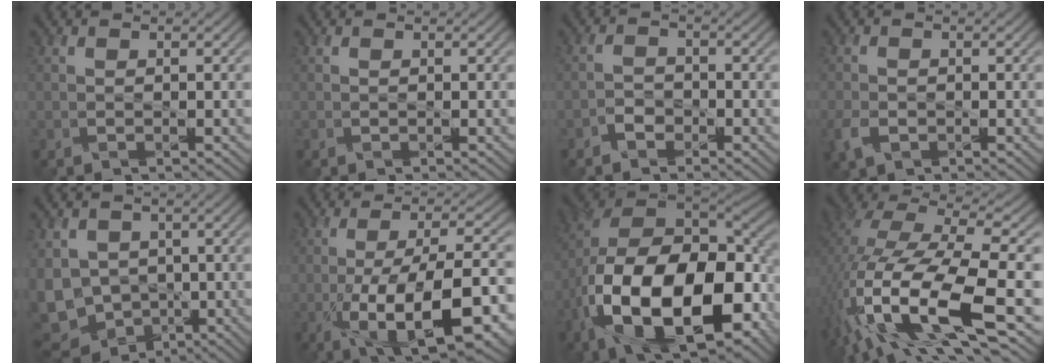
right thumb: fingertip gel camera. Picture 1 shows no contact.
{"total": 0.0}
{"total": 2.0, "force": [-1.6, 1.1, 0.5], "torque": [-0.007, 0.004, -0.035]}
{"total": 2.7, "force": [-1.4, 1.8, 1.4], "torque": [-0.044, -0.013, -0.030]}
{"total": 10.4, "force": [-1.6, 8.3, 5.9], "torque": [-0.162, -0.016, -0.031]}
{"total": 14.8, "force": [-4.7, 4.8, 13.2], "torque": [-0.208, -0.003, -0.073]}
{"total": 20.9, "force": [-7.3, 10.8, 16.3], "torque": [-0.341, -0.041, -0.114]}
{"total": 18.1, "force": [-6.1, 6.8, 15.6], "torque": [-0.345, -0.033, -0.101]}